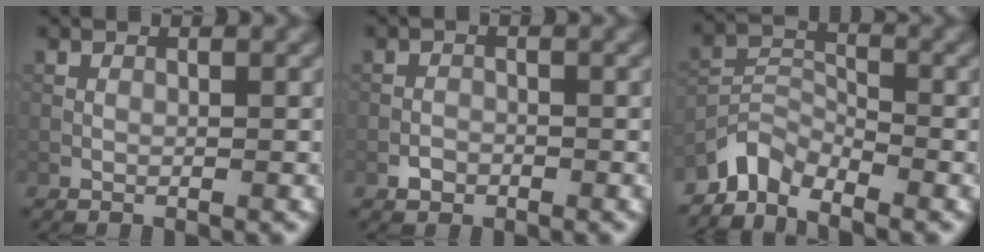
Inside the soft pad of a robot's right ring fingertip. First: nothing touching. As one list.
[{"total": 1.1, "force": [-0.6, 0.8, 0.3], "torque": [-0.002, 0.002, -0.012]}, {"total": 3.5, "force": [-3.2, 1.2, 0.8], "torque": [-0.011, 0.005, -0.076]}]